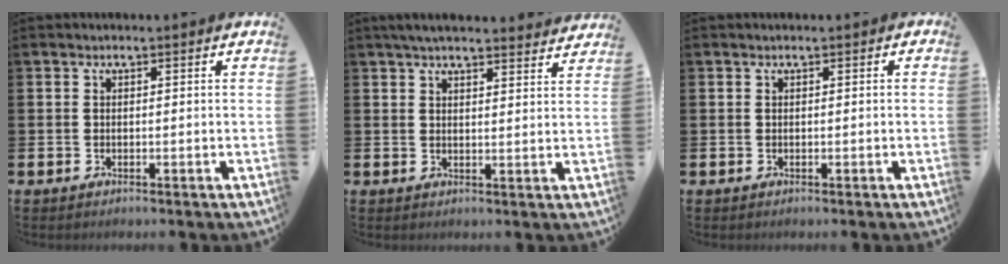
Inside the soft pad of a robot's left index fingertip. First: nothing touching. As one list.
[{"total": 4.6, "force": [4.3, 0.6, 1.4], "torque": [-0.030, -0.015, 0.079]}, {"total": 0.0}]